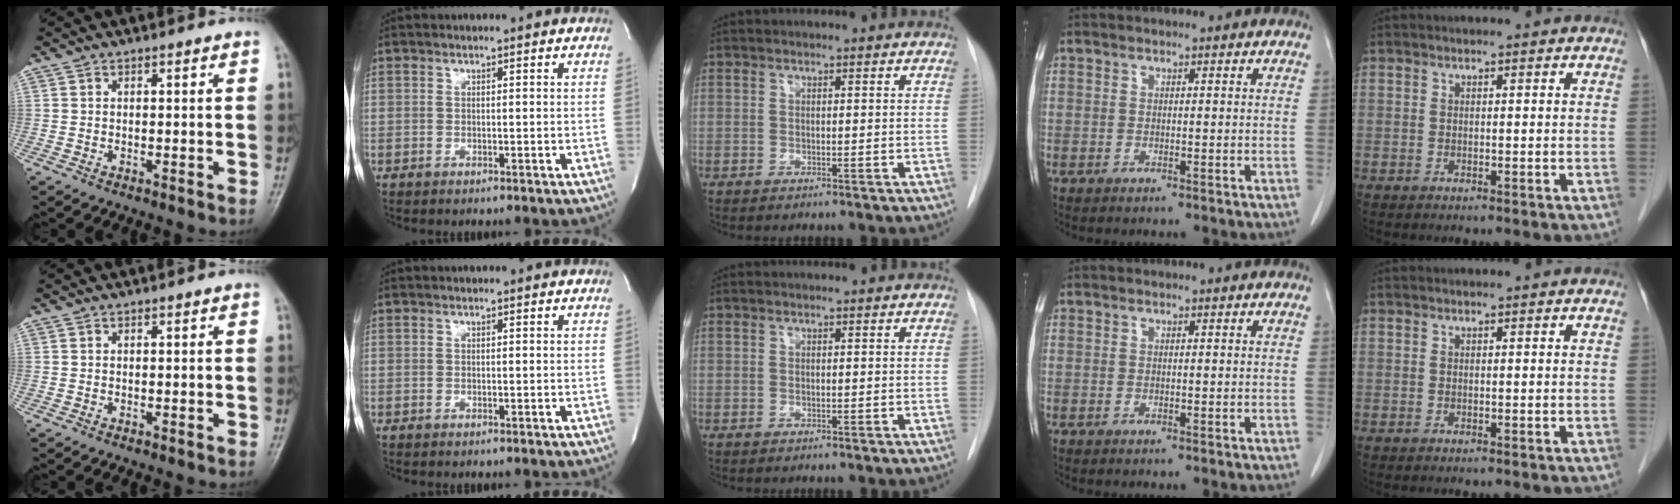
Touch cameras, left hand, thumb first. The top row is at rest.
{}